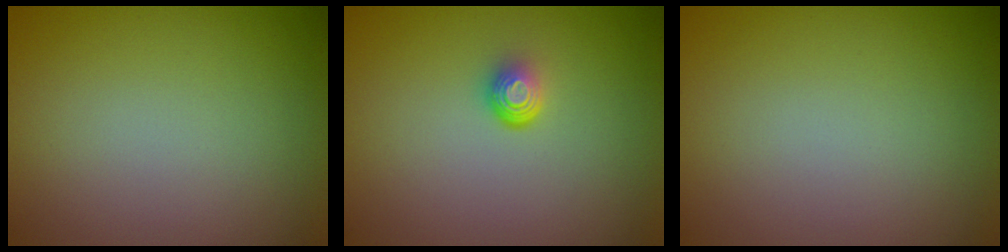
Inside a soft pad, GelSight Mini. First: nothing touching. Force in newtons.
{"total": 1.7, "press": 1.0, "slide": 1.4}
{"total": 0.0}